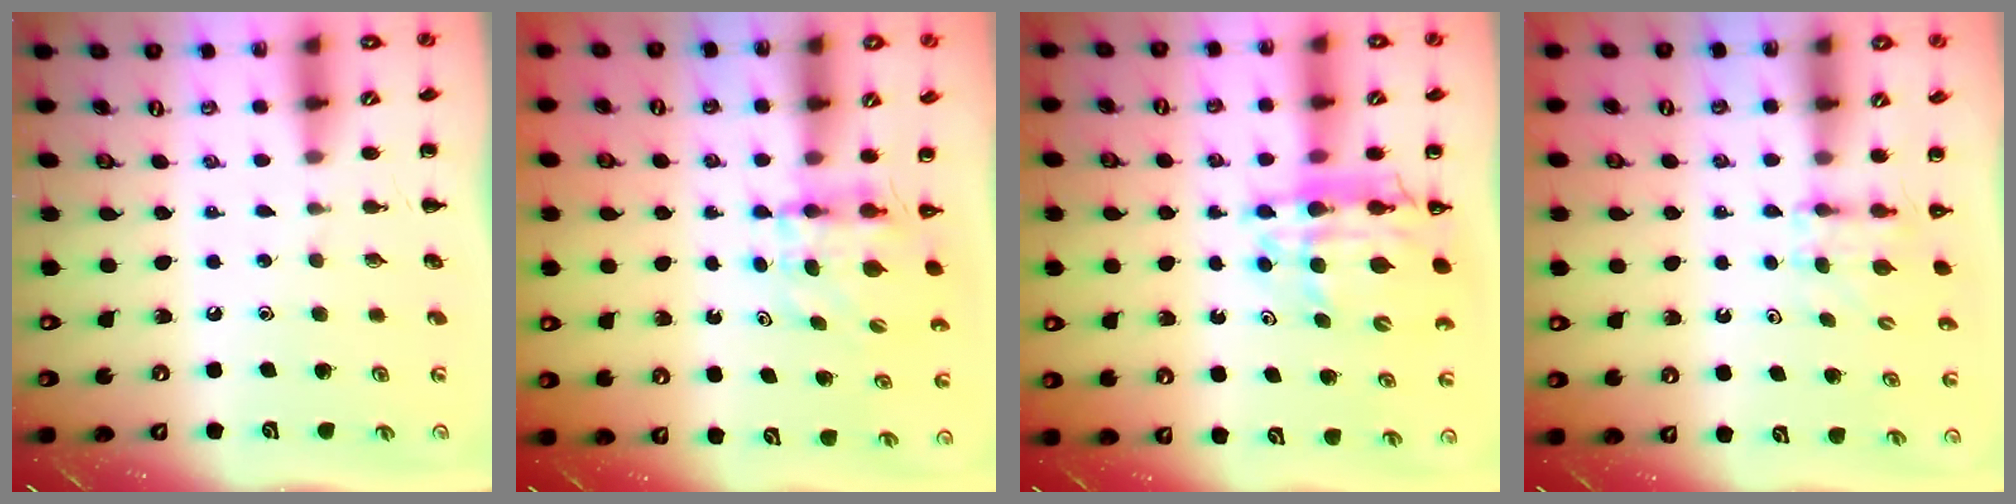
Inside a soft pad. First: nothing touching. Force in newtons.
{"total": 4.0, "press": 4.0, "slide": 0.1}
{"total": 13.5, "press": 12.9, "slide": 3.8}
{"total": 3.1, "press": 2.8, "slide": 1.2}